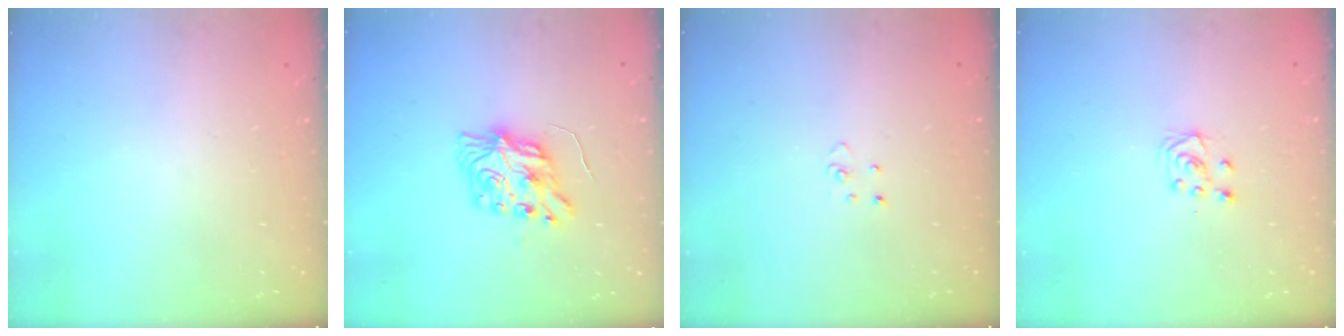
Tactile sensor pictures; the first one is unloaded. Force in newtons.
{"total": 8.6, "press": 8.6, "slide": 1.0}
{"total": 2.9, "press": 2.9, "slide": 0.2}
{"total": 5.1, "press": 5.1, "slide": 0.4}